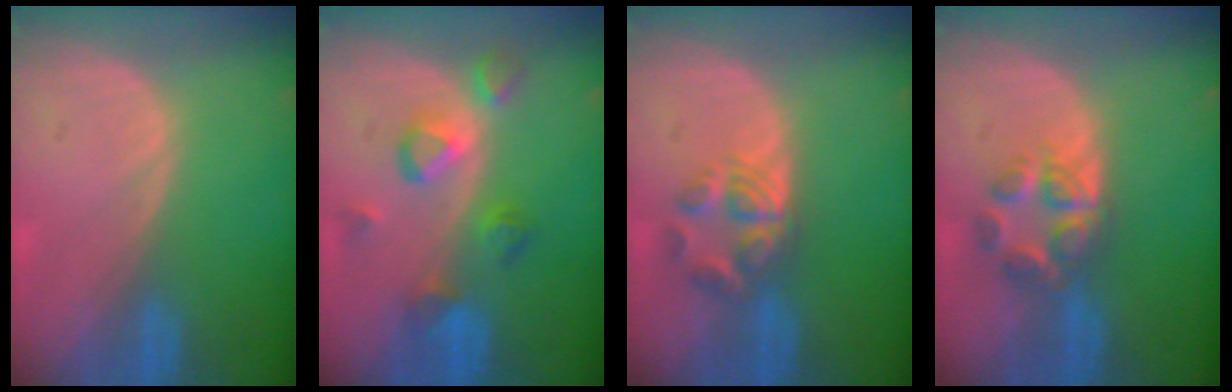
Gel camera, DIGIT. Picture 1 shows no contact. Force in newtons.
{"total": 5.8, "press": 5.7, "slide": 0.6}
{"total": 5.8, "press": 4.9, "slide": 3.0}
{"total": 5.9, "press": 5.3, "slide": 2.5}